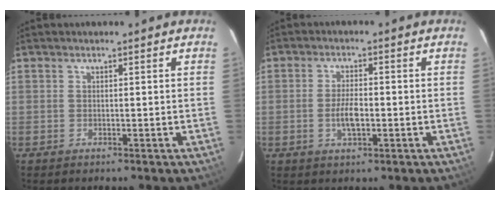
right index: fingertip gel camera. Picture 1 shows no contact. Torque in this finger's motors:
{"motor_torque": [1.05, 0.23, 0.45, 0.05]}